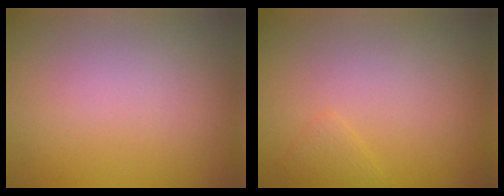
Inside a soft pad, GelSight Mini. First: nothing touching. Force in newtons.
{"total": 0.9, "press": 0.9, "slide": 0.1}